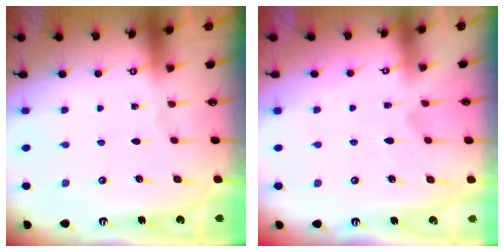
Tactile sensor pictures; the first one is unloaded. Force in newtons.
{"total": 5.1, "press": 5.0, "slide": 1.2}